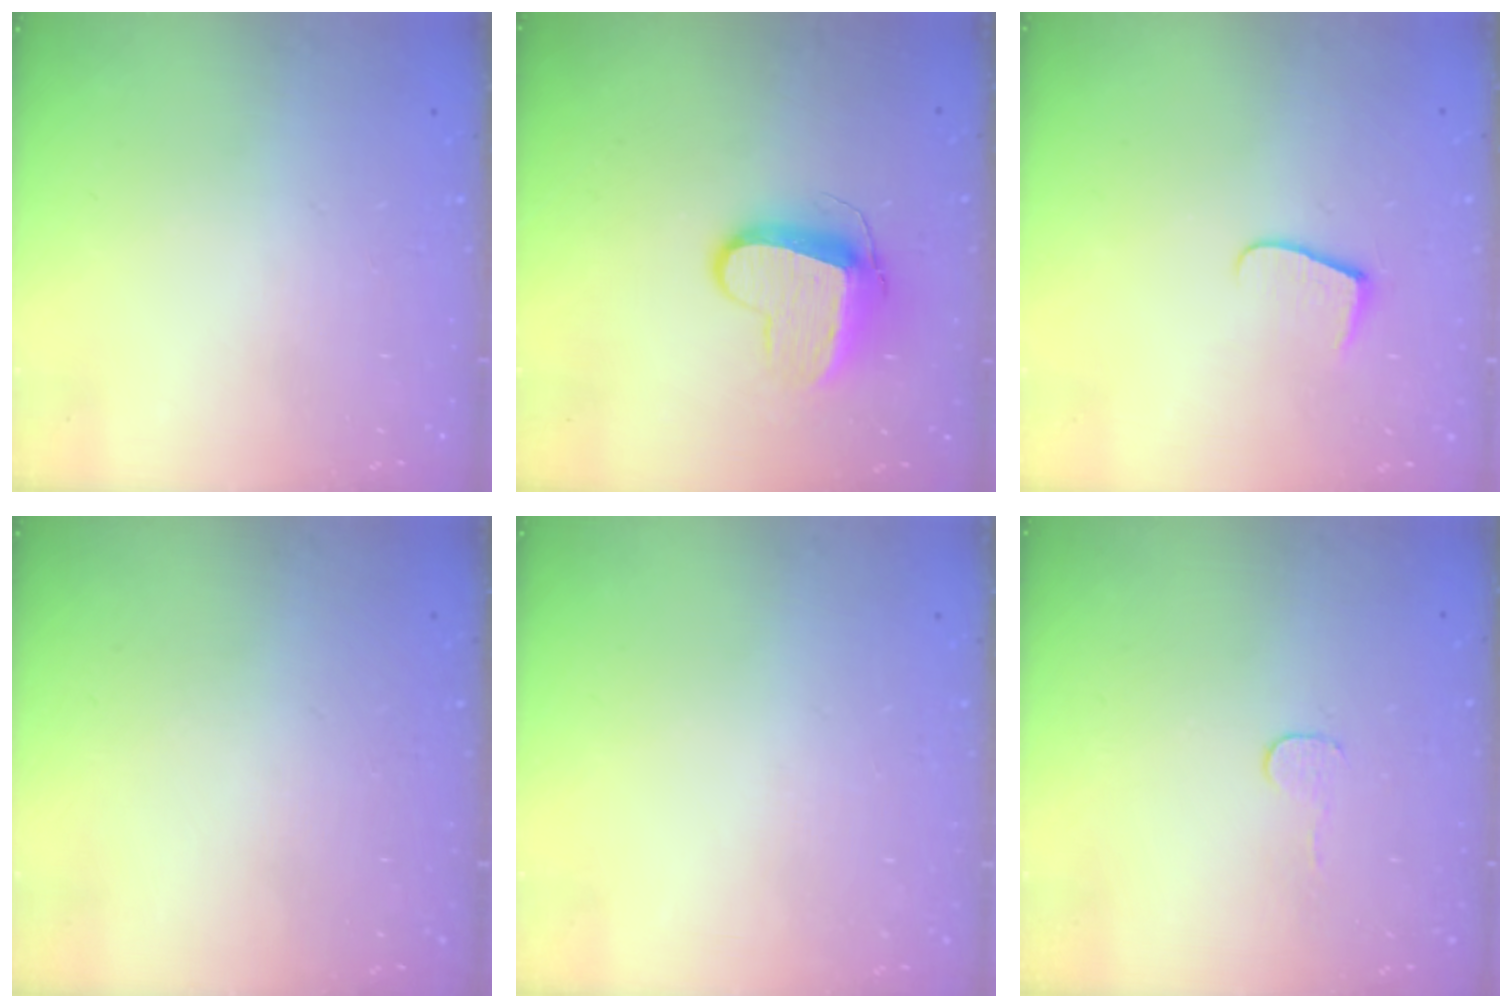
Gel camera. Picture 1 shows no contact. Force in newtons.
{"total": 10.9, "press": 10.8, "slide": 0.6}
{"total": 6.2, "press": 6.2, "slide": 0.6}
{"total": 0.0}
{"total": 0.0}
{"total": 3.0, "press": 3.0, "slide": 0.3}